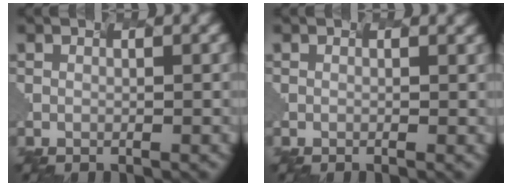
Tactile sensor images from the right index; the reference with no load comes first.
{"total": 1.0, "force": [0.4, 0.6, 0.7], "torque": [0.006, 0.000, -0.011]}